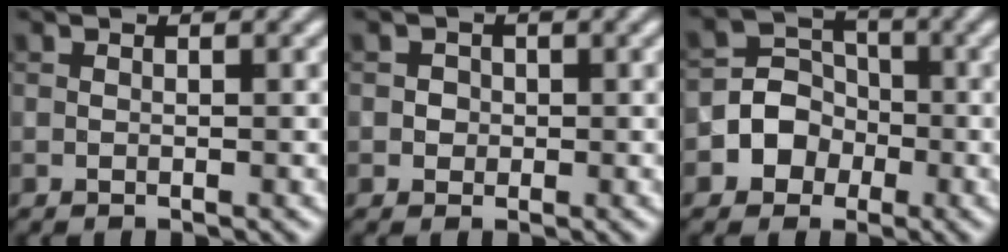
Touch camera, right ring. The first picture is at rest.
{"total": 1.1, "force": [0.1, 1.1, 0.3], "torque": [0.008, 0.002, -0.003]}
{"total": 5.2, "force": [-1.9, 4.7, 1.2], "torque": [0.005, 0.012, -0.059]}